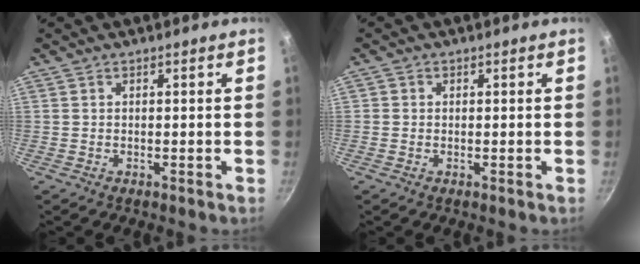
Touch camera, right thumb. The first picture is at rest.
{"total": 0.7, "force": [0.0, 0.7, 0.2], "torque": [-0.001, 0.000, -0.003]}